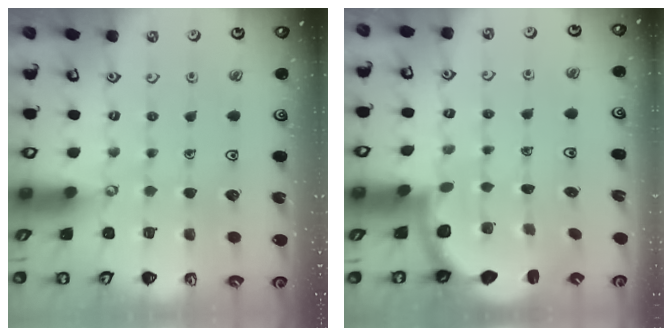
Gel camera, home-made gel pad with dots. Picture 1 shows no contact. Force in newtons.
{"total": 3.4, "press": 2.7, "slide": 2.1}